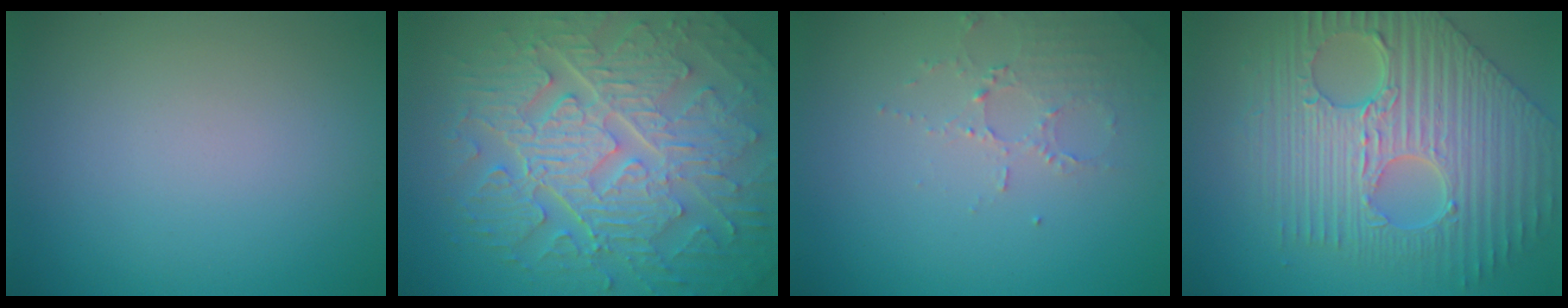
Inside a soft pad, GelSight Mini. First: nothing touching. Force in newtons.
{"total": 10.3, "press": 7.0, "slide": 7.6}
{"total": 2.1, "press": 2.1, "slide": 0.4}
{"total": 9.9, "press": 7.0, "slide": 7.0}